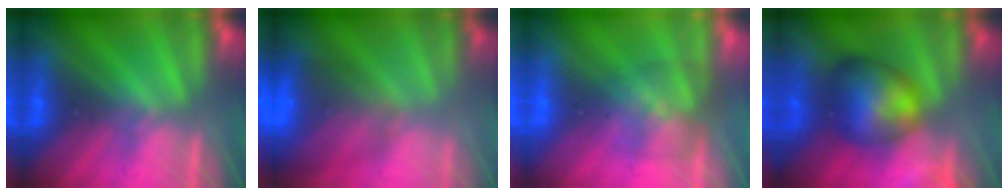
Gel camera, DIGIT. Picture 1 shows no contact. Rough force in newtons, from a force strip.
{"total": 9.0}
{"total": 6.9}
{"total": 6.3}